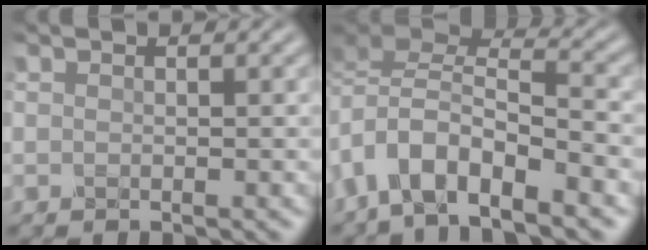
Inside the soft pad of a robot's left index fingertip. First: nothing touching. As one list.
[{"total": 8.1, "force": [-4.6, 3.7, 5.5], "torque": [-0.100, 0.001, -0.092]}]